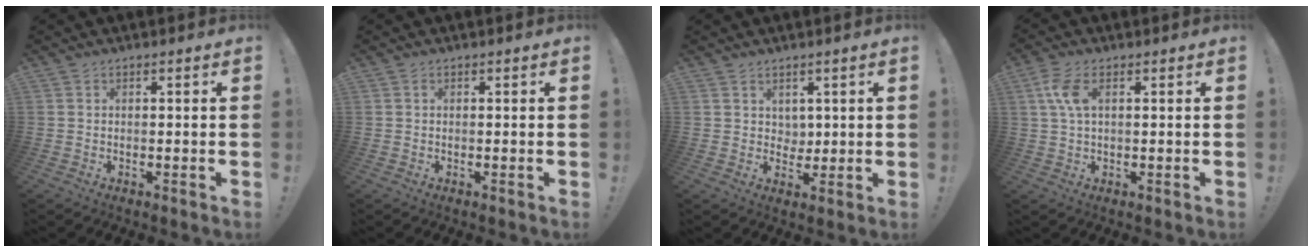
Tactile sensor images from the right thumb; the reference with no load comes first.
{"total": 0.0}
{"total": 4.1, "force": [2.5, 3.2, 0.8], "torque": [-0.003, -0.023, 0.043]}
{"total": 6.3, "force": [1.8, 2.8, 5.3], "torque": [-0.122, 0.003, 0.031]}